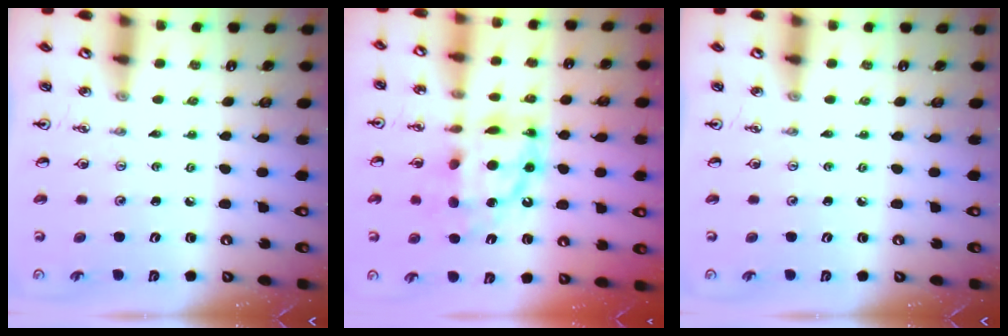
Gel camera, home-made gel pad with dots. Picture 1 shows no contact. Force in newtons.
{"total": 13.1, "press": 13.0, "slide": 1.1}
{"total": 0.0}